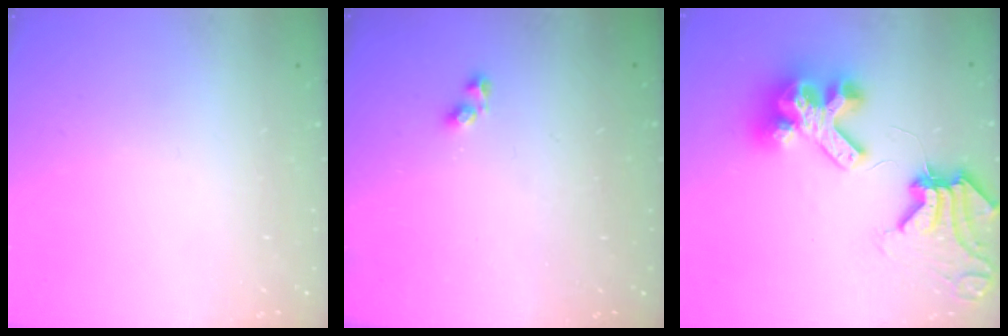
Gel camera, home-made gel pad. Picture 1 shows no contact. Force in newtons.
{"total": 2.9, "press": 2.9, "slide": 0.6}
{"total": 15.2, "press": 15.1, "slide": 2.0}